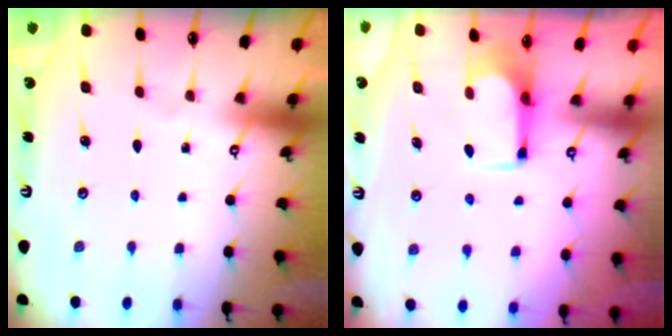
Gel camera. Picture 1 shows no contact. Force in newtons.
{"total": 3.5, "press": 3.5, "slide": 0.5}